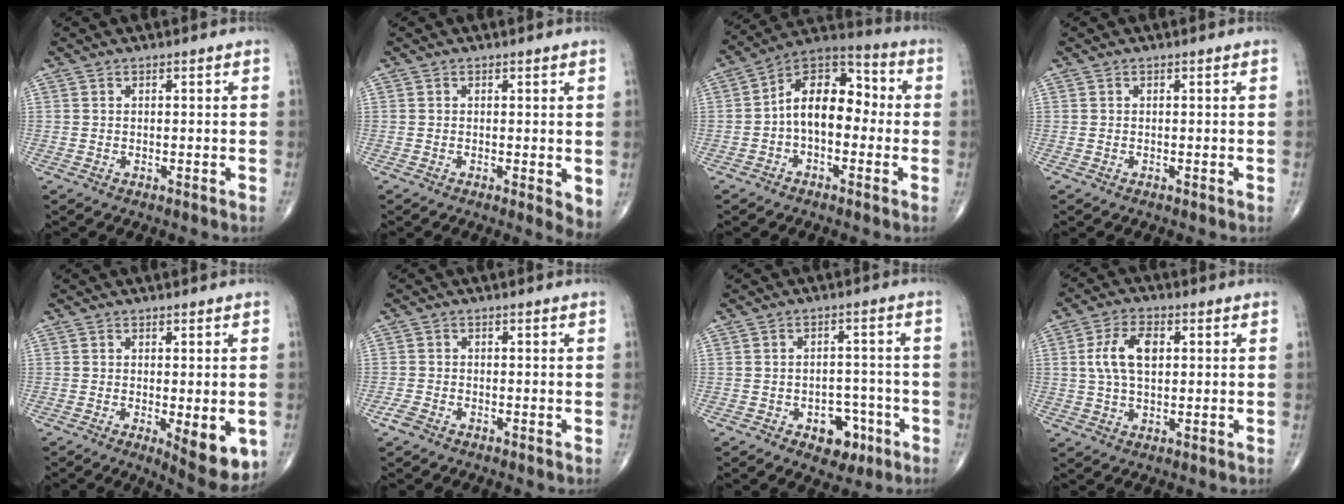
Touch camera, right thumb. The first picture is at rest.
{"total": 3.4, "force": [-0.1, 1.2, 3.1], "torque": [-0.040, -0.010, -0.005]}
{"total": 12.9, "force": [-0.9, 8.0, 10.0], "torque": [-0.128, 0.045, -0.031]}
{"total": 0.0}
{"total": 8.7, "force": [-2.3, 2.9, 7.9], "torque": [-0.098, -0.020, -0.026]}
{"total": 2.1, "force": [-1.4, 1.1, 1.1], "torque": [-0.034, 0.002, -0.028]}
{"total": 7.0, "force": [-3.3, 4.8, 4.0], "torque": [-0.020, 0.030, -0.039]}
{"total": 8.2, "force": [1.5, 4.5, 6.7], "torque": [-0.128, 0.008, 0.027]}